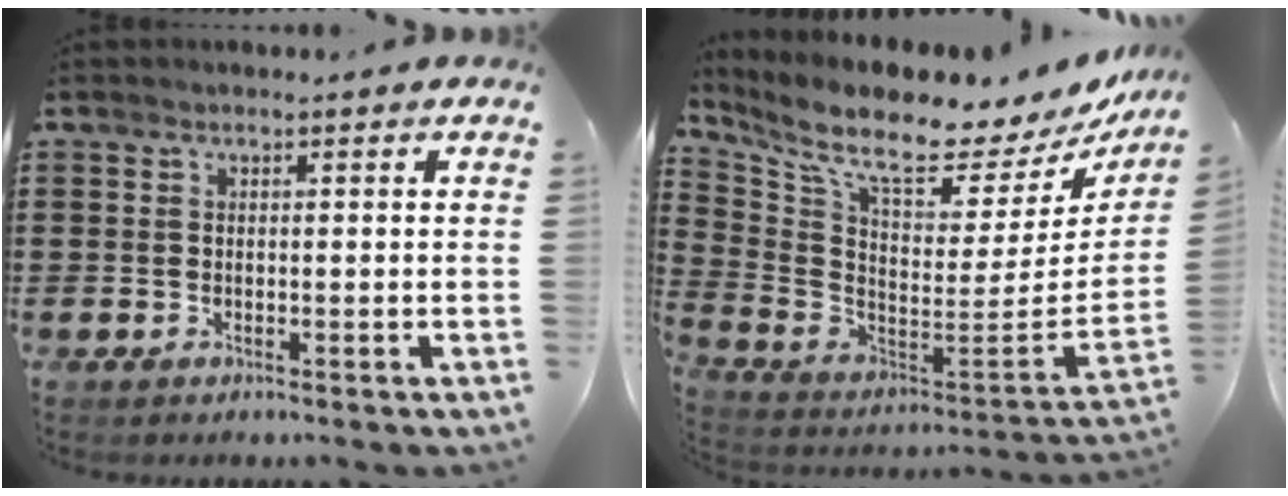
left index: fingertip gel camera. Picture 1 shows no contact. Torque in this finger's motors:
{"motor_torque": [2.14, 0.00, 1.05, 0.21]}